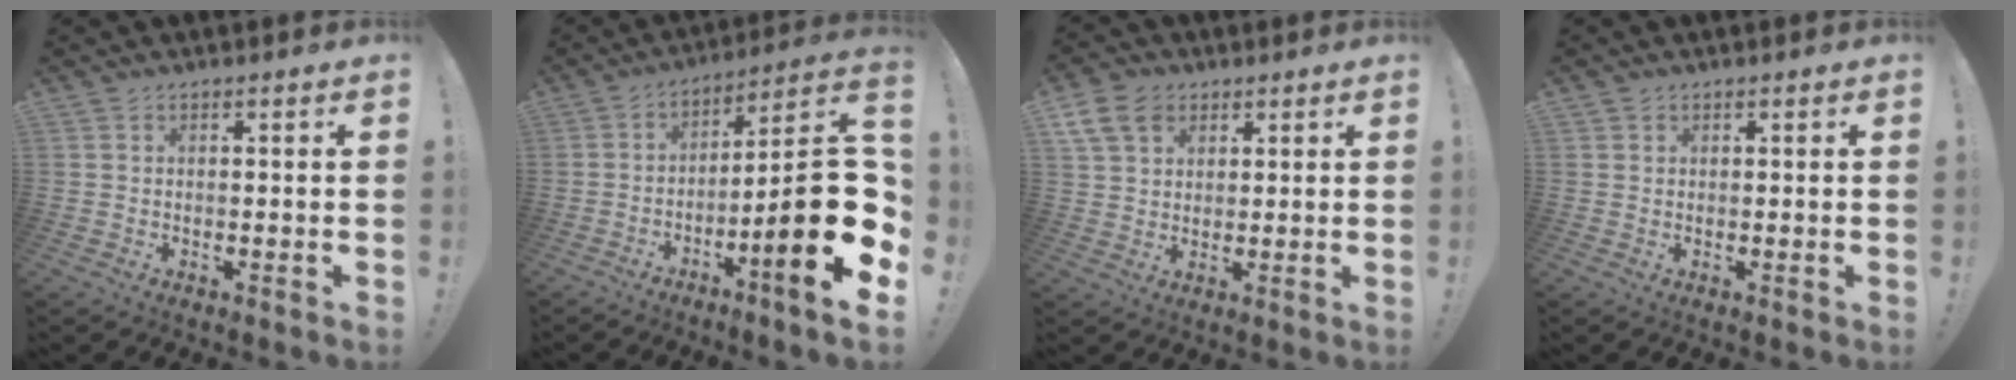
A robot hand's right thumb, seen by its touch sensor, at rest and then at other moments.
{"total": 21.6, "force": [-5.4, 3.5, 20.6], "torque": [-0.301, 0.021, -0.086]}
{"total": 9.8, "force": [4.7, 7.1, 4.7], "torque": [-0.084, -0.014, 0.093]}
{"total": 0.8, "force": [0.6, 0.6, 0.0], "torque": [0.003, -0.001, 0.010]}